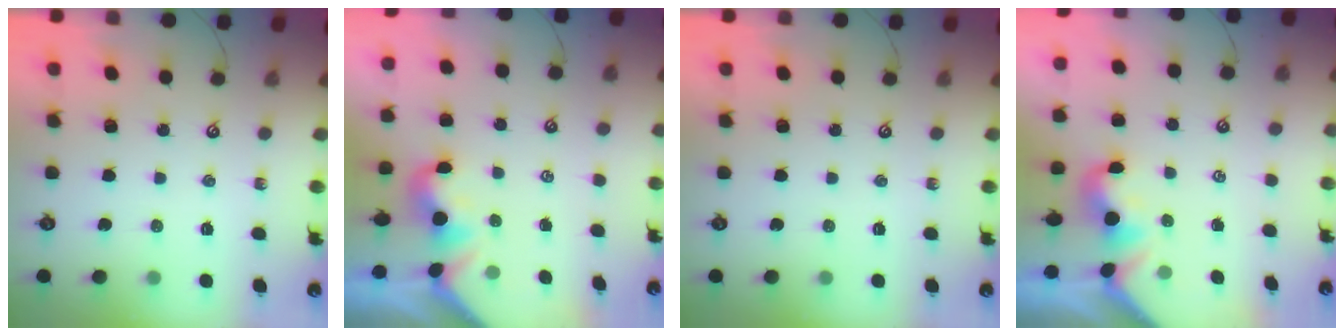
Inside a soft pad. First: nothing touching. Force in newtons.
{"total": 1.5, "press": 1.4, "slide": 0.5}
{"total": 0.0}
{"total": 1.5, "press": 1.4, "slide": 0.5}